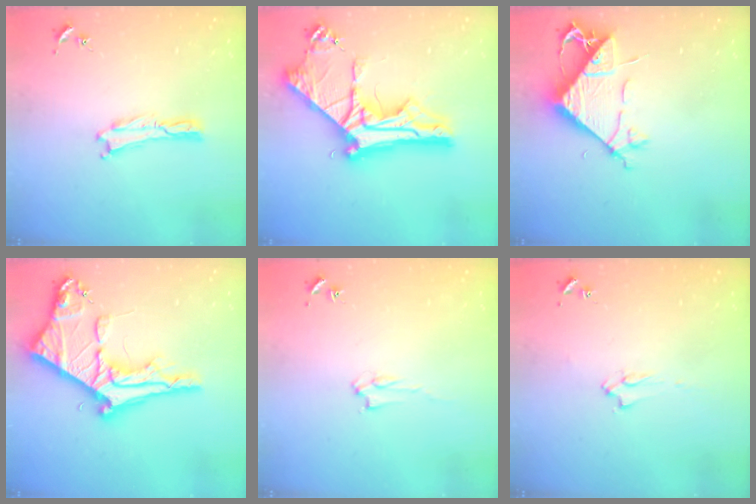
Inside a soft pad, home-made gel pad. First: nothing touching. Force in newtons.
{"total": 12.0, "press": 12.0, "slide": 1.3}
{"total": 7.2, "press": 7.1, "slide": 1.2}
{"total": 9.8, "press": 9.8, "slide": 1.1}
{"total": 1.6, "press": 1.6, "slide": 0.2}
{"total": 2.0, "press": 2.0, "slide": 0.3}